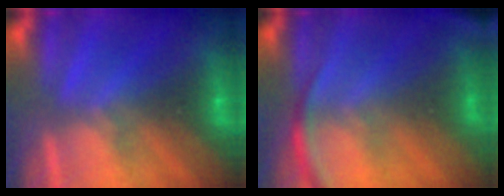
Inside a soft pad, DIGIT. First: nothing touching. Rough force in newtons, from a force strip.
{"total": 2.7}